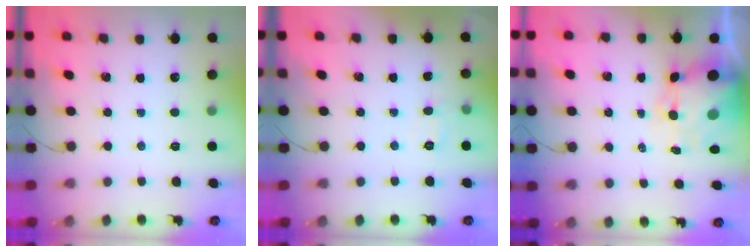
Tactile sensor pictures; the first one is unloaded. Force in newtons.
{"total": 6.1, "press": 6.0, "slide": 1.4}
{"total": 8.0, "press": 7.6, "slide": 2.4}